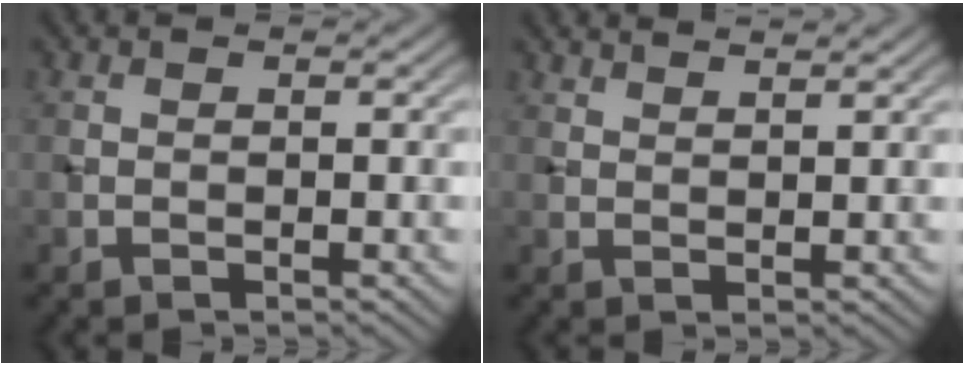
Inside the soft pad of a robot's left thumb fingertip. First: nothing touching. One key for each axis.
{"total": 2.7, "fx": 2.3, "fy": 0.5, "fz": 1.4, "tx": -0.017, "ty": 0.000, "tz": 0.033}